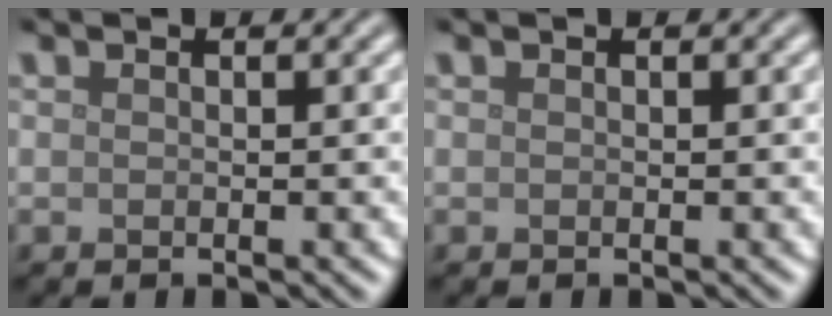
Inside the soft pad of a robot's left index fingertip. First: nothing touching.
{"total": 0.0}